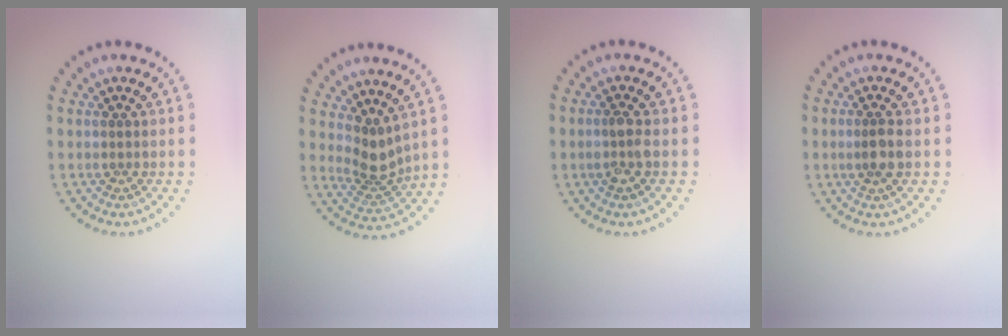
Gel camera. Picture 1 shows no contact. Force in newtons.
{"total": 2.8, "press": 2.1, "slide": 2.0}
{"total": 1.8, "press": 1.7, "slide": 0.6}
{"total": 1.9, "press": 1.6, "slide": 1.0}